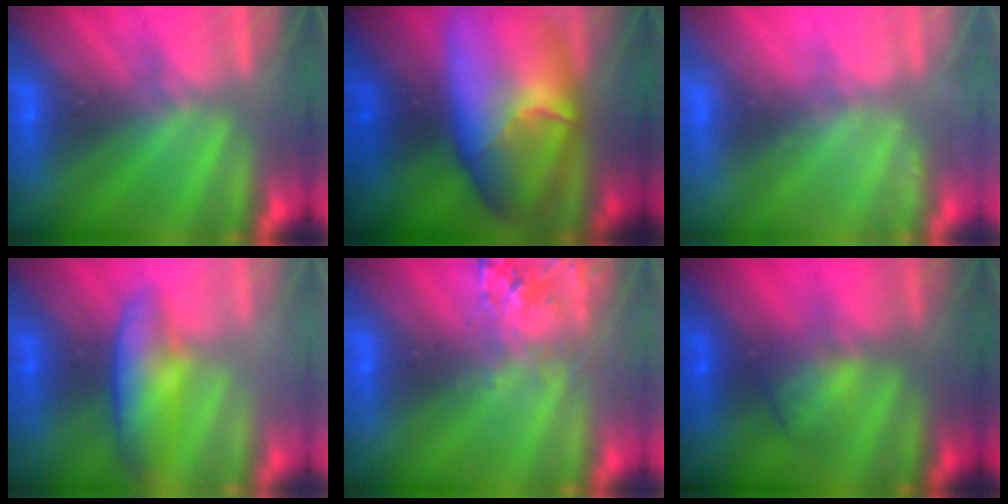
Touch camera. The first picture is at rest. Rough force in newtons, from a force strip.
{"total": 8.6}
{"total": 2.4}
{"total": 3.5}
{"total": 2.7}
{"total": 2.0}